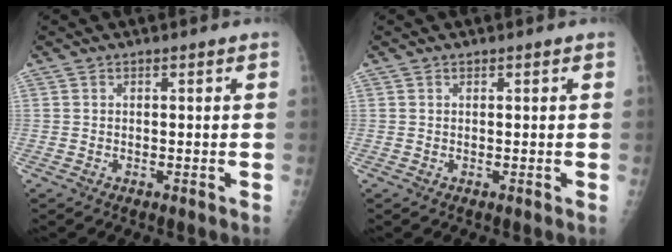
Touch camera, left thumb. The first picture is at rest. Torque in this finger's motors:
{"motor_torque": [-0.46, -0.10, -0.11, 0.21, -0.01]}